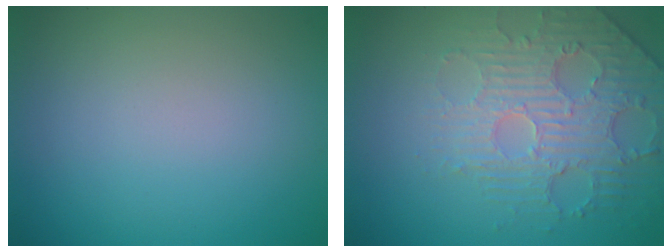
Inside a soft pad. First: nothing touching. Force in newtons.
{"total": 4.8, "press": 3.8, "slide": 3.0}